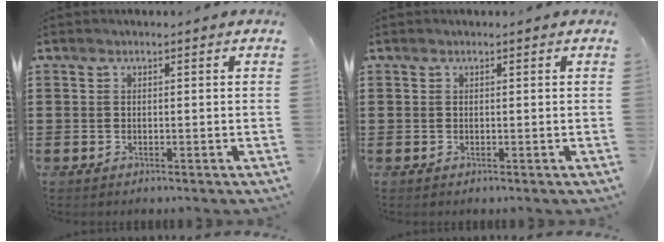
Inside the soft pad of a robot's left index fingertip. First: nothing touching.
{"total": 0.0}